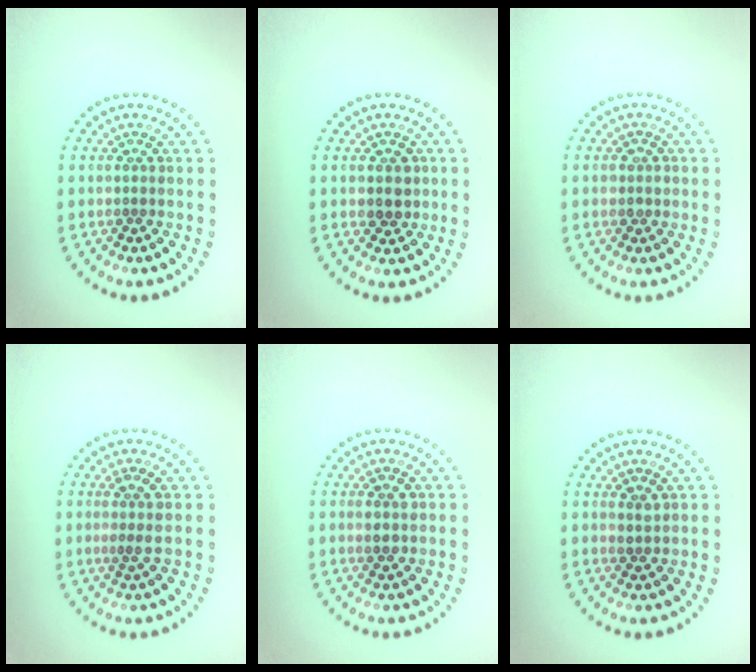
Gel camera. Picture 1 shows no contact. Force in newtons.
{"total": 1.9, "press": 1.8, "slide": 0.6}
{"total": 0.9, "press": 0.9, "slide": 0.4}
{"total": 1.4, "press": 1.2, "slide": 0.8}
{"total": 1.6, "press": 1.5, "slide": 0.5}
{"total": 0.8, "press": 0.7, "slide": 0.4}